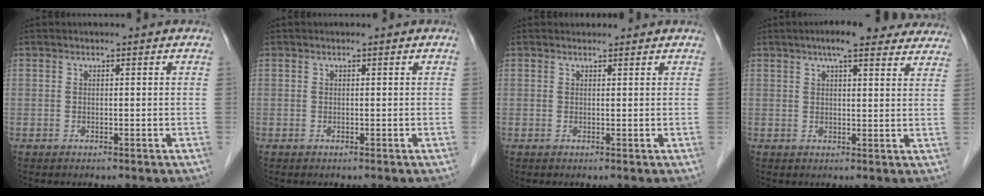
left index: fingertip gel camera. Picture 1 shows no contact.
{"total": 0.0}
{"total": 1.2, "force": [1.1, 0.5, 0.1], "torque": [-0.007, 0.008, 0.013]}
{"total": 13.0, "force": [10.8, 2.8, 6.7], "torque": [-0.076, 0.022, 0.123]}